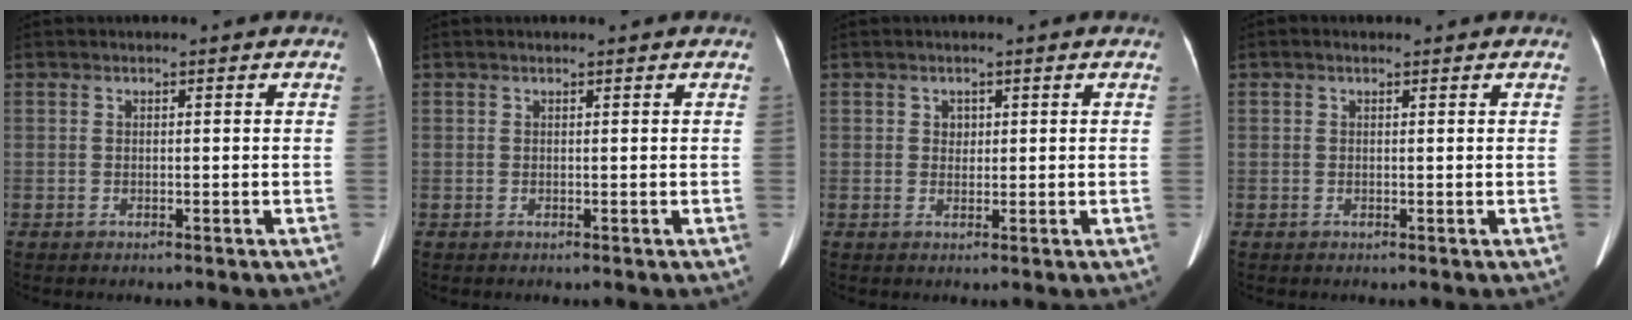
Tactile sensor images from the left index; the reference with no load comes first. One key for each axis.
{"total": 0.0}
{"total": 1.3, "fx": 0.3, "fy": 1.1, "fz": 0.5, "tx": -0.008, "ty": -0.001, "tz": 0.005}
{"total": 0.7, "fx": 0.3, "fy": 0.4, "fz": 0.4, "tx": -0.013, "ty": 0.002, "tz": 0.004}